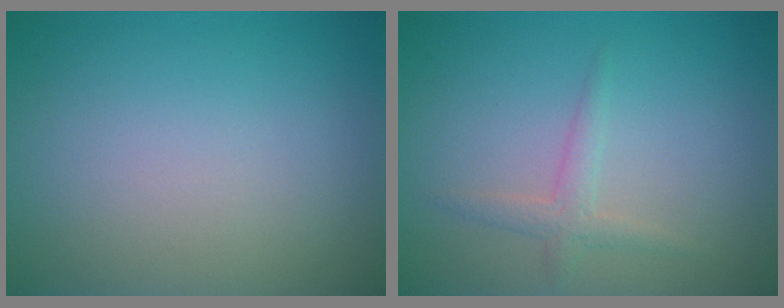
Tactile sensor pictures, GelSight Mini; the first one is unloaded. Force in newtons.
{"total": 1.6, "press": 1.6, "slide": 0.1}